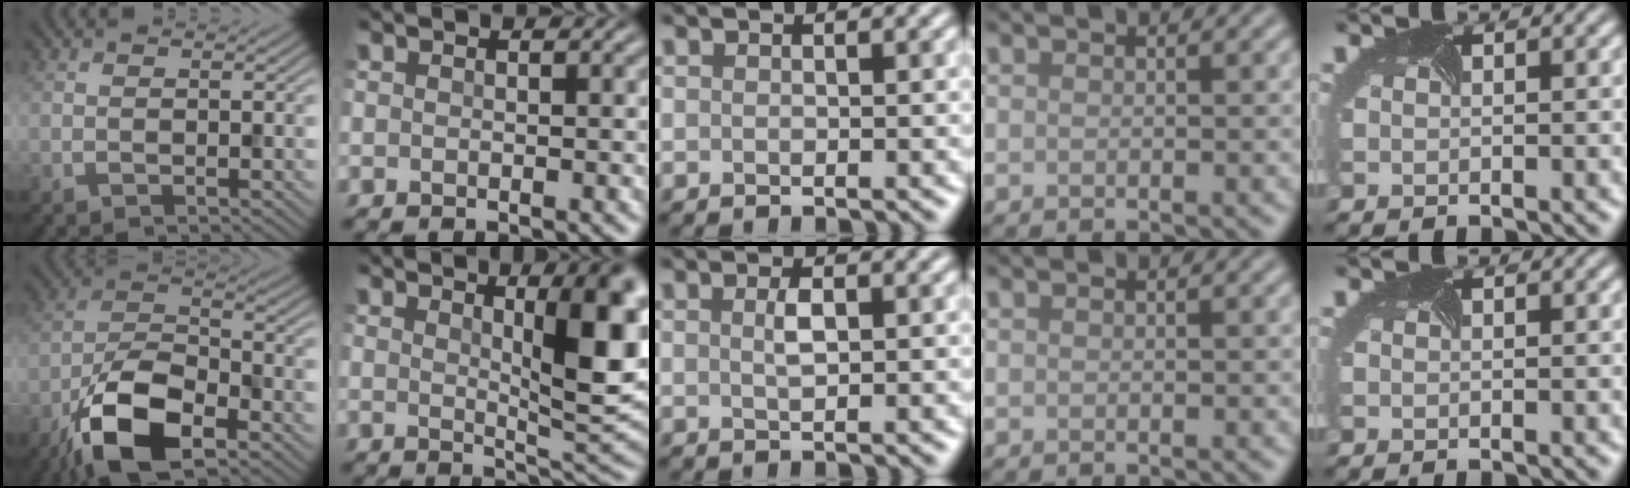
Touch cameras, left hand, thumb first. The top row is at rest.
{"thumb": {"total": 11.7, "force": [-6.7, 4.8, 8.2], "torque": [-0.157, -0.005, -0.143]}, "index": {"total": 8.0, "force": [2.5, 1.9, 7.3], "torque": [-0.097, 0.000, 0.045]}, "middle": {"total": 1.3, "force": [0.3, 0.4, 1.2], "torque": [-0.024, 0.001, 0.006]}}